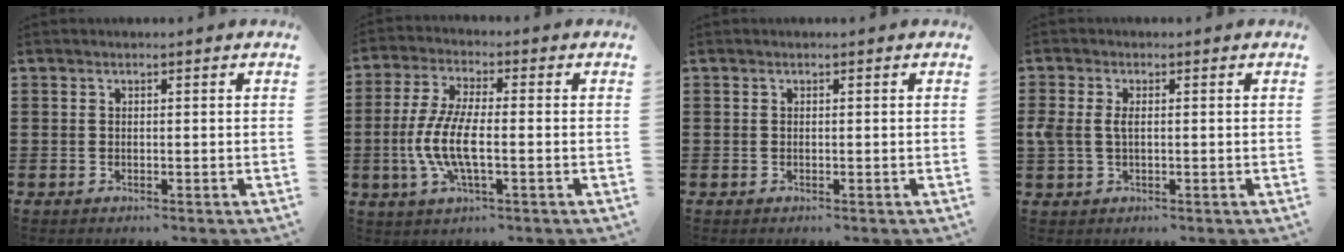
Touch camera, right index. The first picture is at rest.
{"total": 8.0, "force": [-2.0, 2.4, 7.4], "torque": [-0.173, -0.012, -0.047]}
{"total": 0.0}
{"total": 2.8, "force": [0.2, 1.5, 2.4], "torque": [-0.063, 0.001, -0.003]}